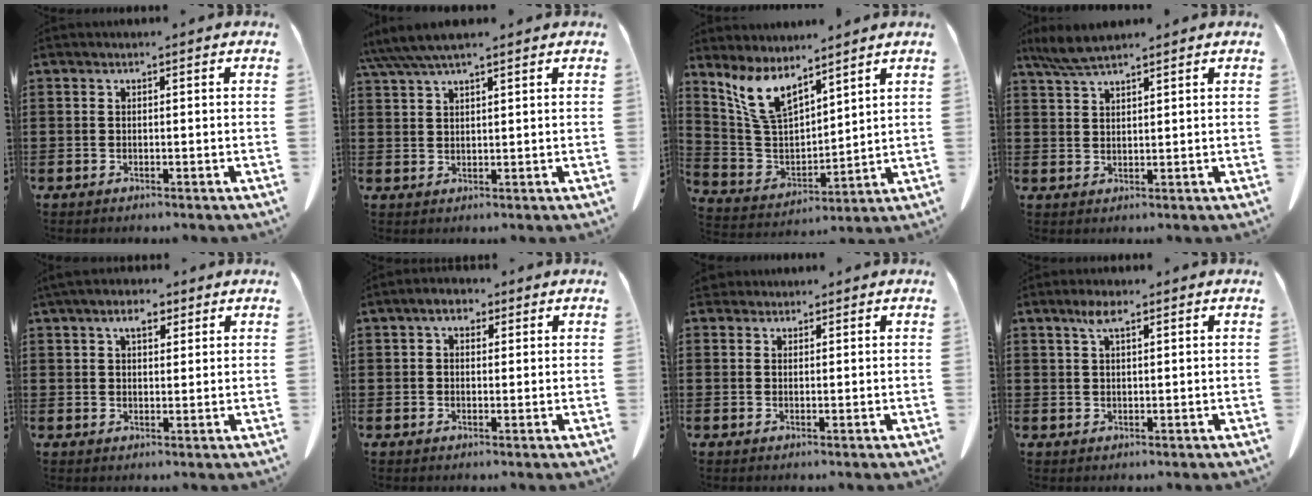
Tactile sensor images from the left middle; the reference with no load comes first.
{"total": 4.2, "force": [3.4, 0.5, 2.5], "torque": [-0.056, -0.005, 0.063]}
{"total": 9.1, "force": [7.1, 2.9, 4.9], "torque": [-0.119, -0.023, 0.133]}
{"total": 4.2, "force": [3.4, 0.7, 2.3], "torque": [-0.055, -0.002, 0.065]}
{"total": 4.4, "force": [2.8, 2.0, 2.7], "torque": [-0.055, 0.008, 0.046]}
{"total": 3.1, "force": [1.8, 1.6, 1.9], "torque": [-0.037, 0.007, 0.029]}
{"total": 1.6, "force": [1.4, 0.7, 0.3], "torque": [-0.011, 0.004, 0.029]}
{"total": 2.9, "force": [1.5, 1.0, 2.3], "torque": [-0.052, 0.007, 0.026]}